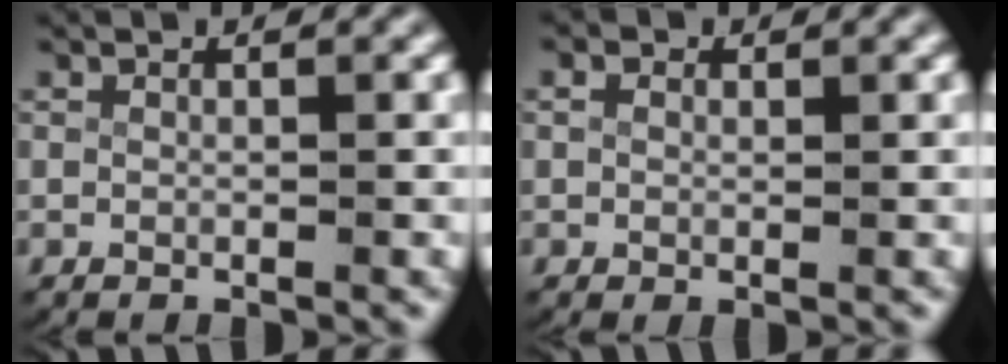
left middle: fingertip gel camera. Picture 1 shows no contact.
{"total": 0.8, "force": [0.4, 0.5, 0.5], "torque": [-0.011, -0.008, 0.013]}